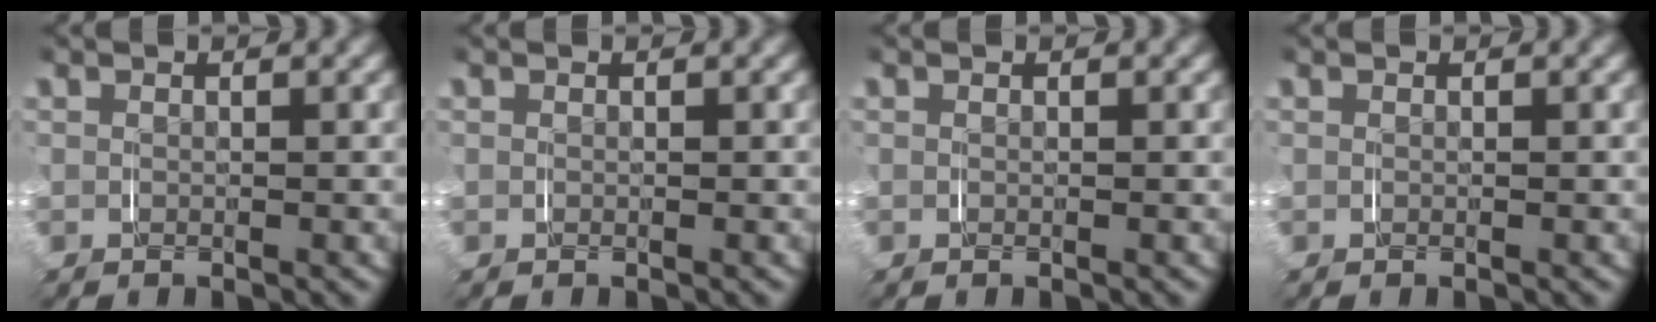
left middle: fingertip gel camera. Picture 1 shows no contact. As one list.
[{"total": 0.0}, {"total": 0.0}, {"total": 0.0}]